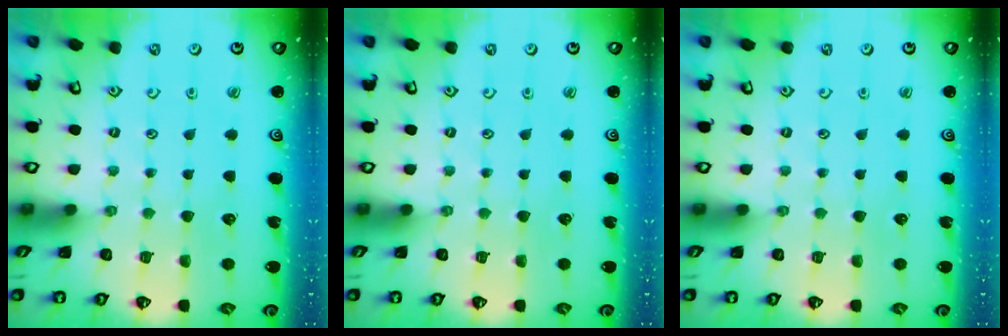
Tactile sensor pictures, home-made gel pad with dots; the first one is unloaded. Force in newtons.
{"total": 0.0}
{"total": 0.0}